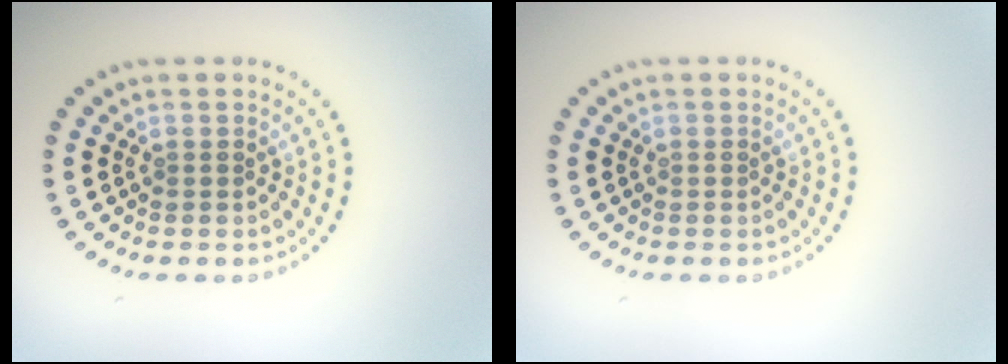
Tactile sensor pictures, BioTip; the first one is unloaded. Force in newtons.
{"total": 0.0}